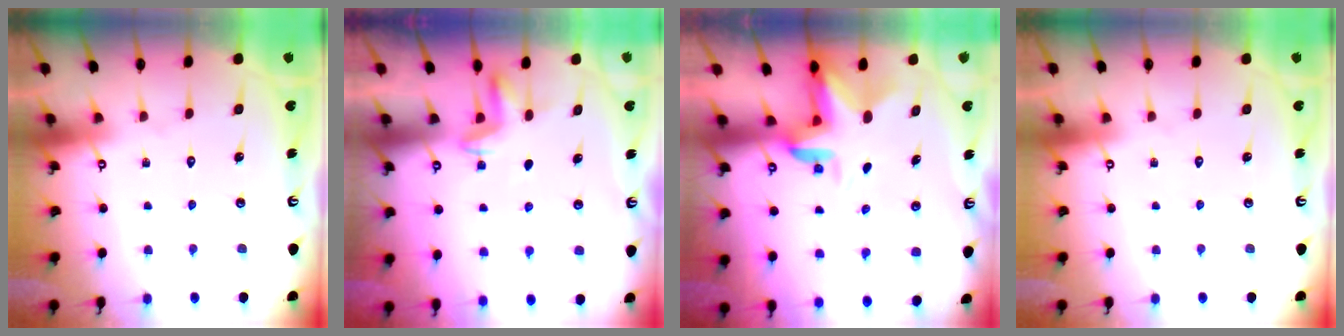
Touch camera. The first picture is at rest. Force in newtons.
{"total": 3.2, "press": 3.2, "slide": 0.5}
{"total": 3.4, "press": 3.3, "slide": 0.7}
{"total": 0.0}